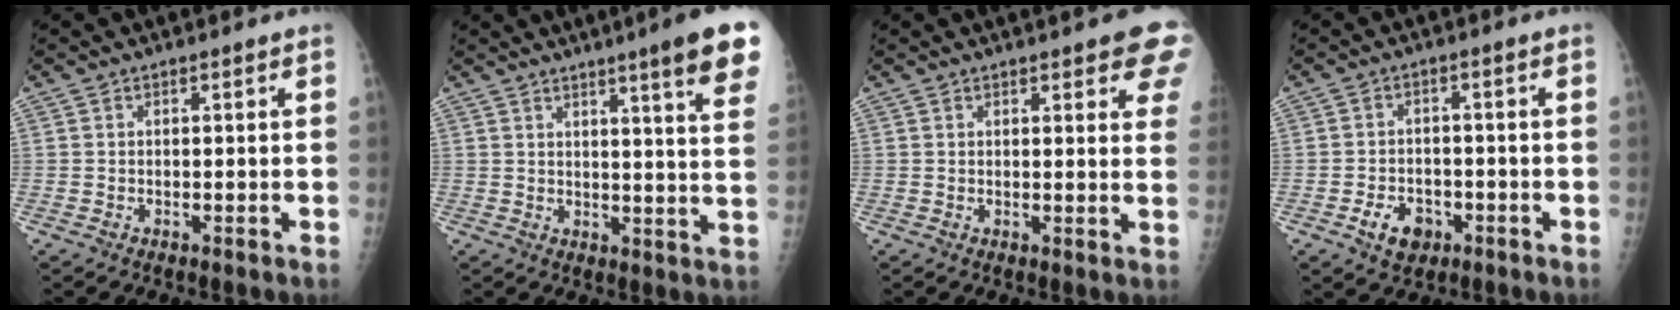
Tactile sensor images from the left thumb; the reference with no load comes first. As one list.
[{"total": 13.4, "force": [8.4, 0.6, 10.4], "torque": [-0.120, -0.039, 0.092]}, {"total": 9.4, "force": [5.8, 2.7, 7.0], "torque": [-0.055, -0.017, 0.061]}, {"total": 5.6, "force": [-2.7, 3.9, 2.9], "torque": [-0.036, 0.017, -0.039]}]